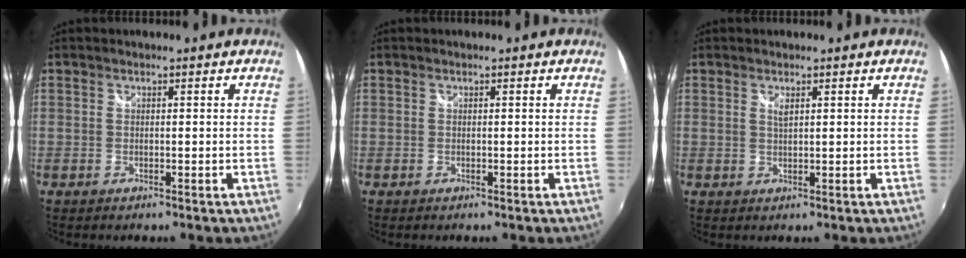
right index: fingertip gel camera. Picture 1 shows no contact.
{"total": 0.0}
{"total": 1.2, "force": [0.7, 0.4, 1.0], "torque": [-0.016, 0.000, 0.011]}